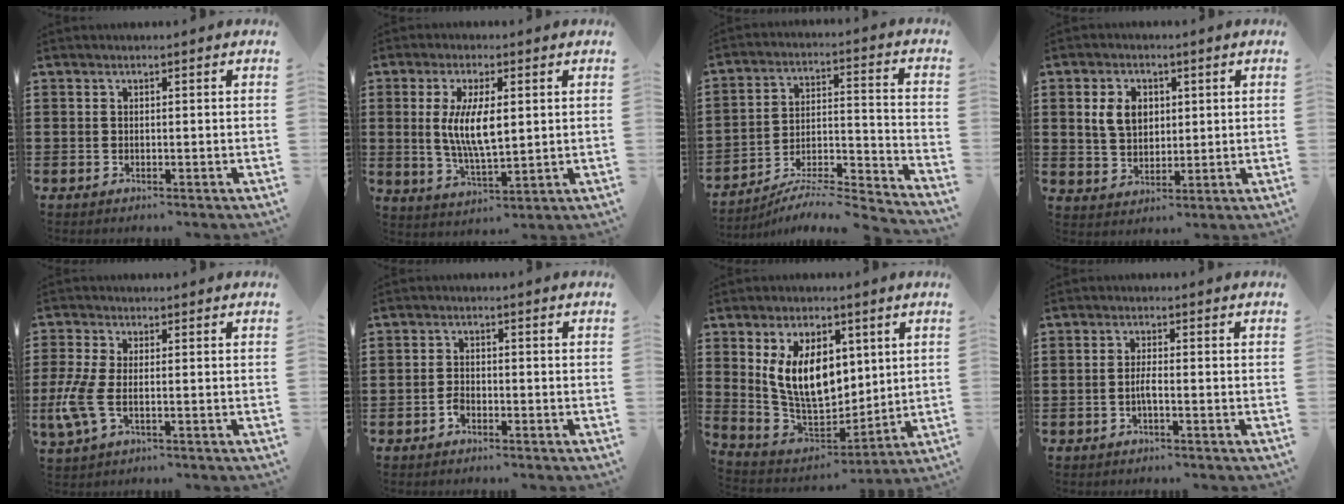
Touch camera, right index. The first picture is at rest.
{"total": 8.0, "force": [0.9, 2.7, 7.5], "torque": [-0.151, 0.003, 0.013]}
{"total": 5.7, "force": [-5.4, 0.4, 1.9], "torque": [-0.029, -0.011, -0.108]}
{"total": 5.6, "force": [1.4, 4.1, 3.5], "torque": [-0.089, 0.011, 0.022]}
{"total": 5.7, "force": [-1.3, 2.5, 5.0], "torque": [-0.130, -0.013, -0.029]}
{"total": 1.9, "force": [-1.1, 1.0, 1.1], "torque": [-0.023, 0.000, -0.022]}
{"total": 11.2, "force": [3.1, 6.8, 8.4], "torque": [-0.185, -0.002, 0.053]}
{"total": 2.0, "force": [-0.9, 0.2, 1.8], "torque": [-0.042, -0.002, -0.018]}